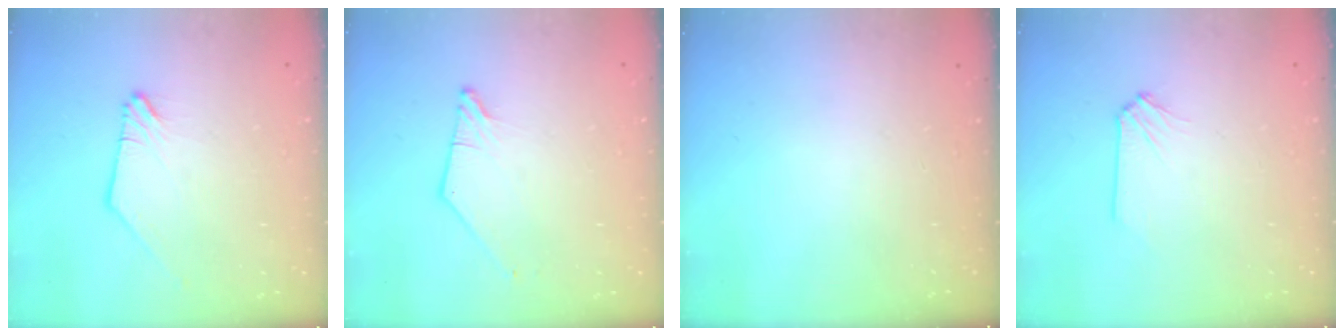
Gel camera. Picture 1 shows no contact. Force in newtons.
{"total": 1.3, "press": 1.3, "slide": 0.2}
{"total": 0.0}
{"total": 0.0}